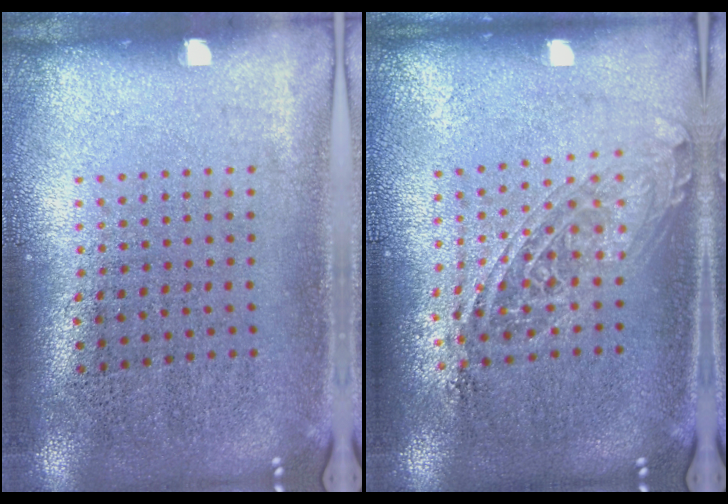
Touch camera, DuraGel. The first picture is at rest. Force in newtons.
{"total": 1.6, "press": 1.3, "slide": 0.8}